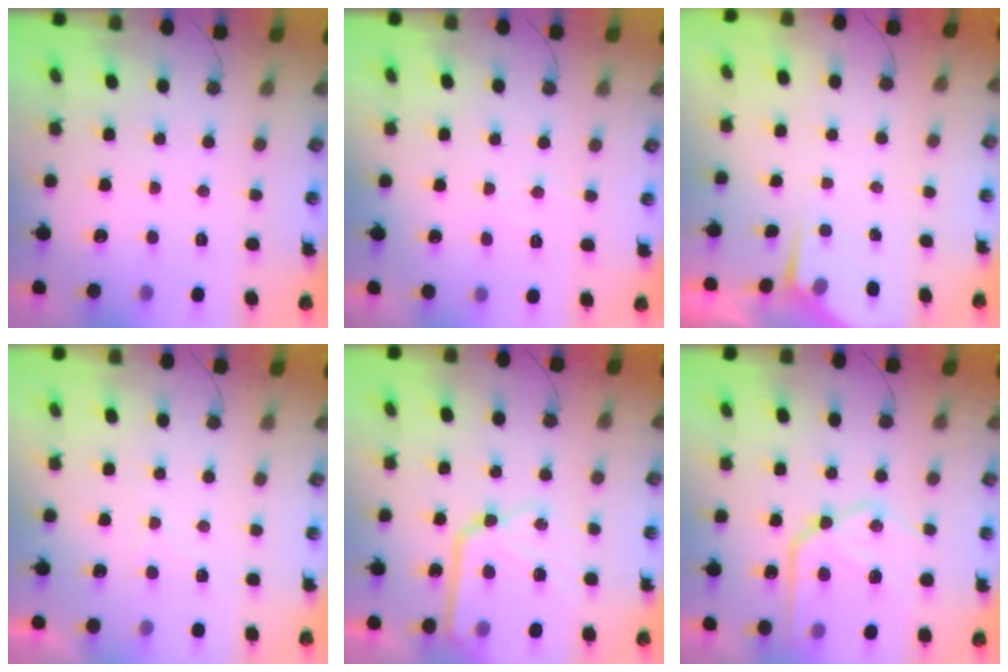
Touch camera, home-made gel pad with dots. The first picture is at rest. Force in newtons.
{"total": 4.3, "press": 4.3, "slide": 0.4}
{"total": 2.9, "press": 2.9, "slide": 0.5}
{"total": 3.2, "press": 3.2, "slide": 0.4}
{"total": 16.1, "press": 16.0, "slide": 1.9}
{"total": 18.3, "press": 18.2, "slide": 1.7}